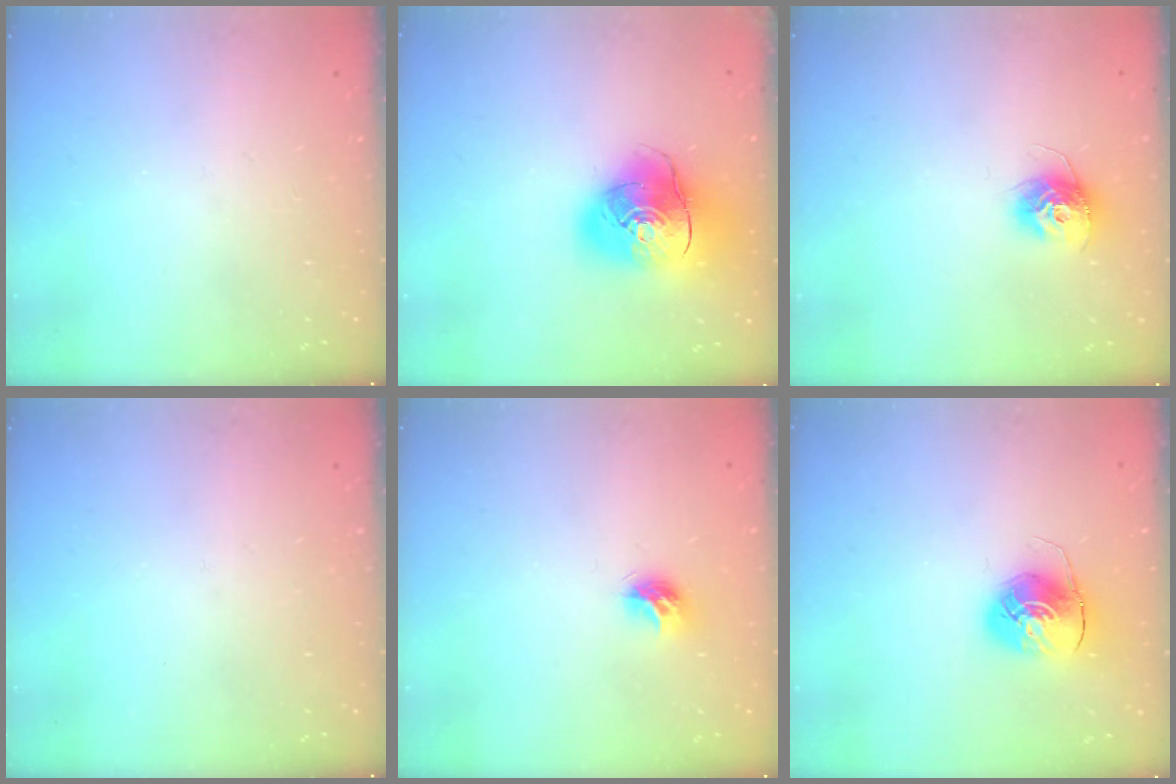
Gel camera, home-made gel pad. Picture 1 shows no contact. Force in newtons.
{"total": 14.8, "press": 14.7, "slide": 2.1}
{"total": 11.0, "press": 11.0, "slide": 0.8}
{"total": 0.0}
{"total": 7.5, "press": 7.5, "slide": 0.1}
{"total": 8.6, "press": 8.6, "slide": 0.6}